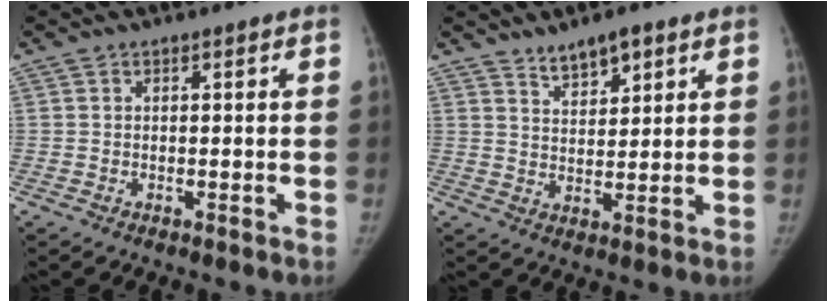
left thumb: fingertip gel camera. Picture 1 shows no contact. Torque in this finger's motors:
{"motor_torque": [-0.26, -0.24, 0.60, -0.49, 0.01]}